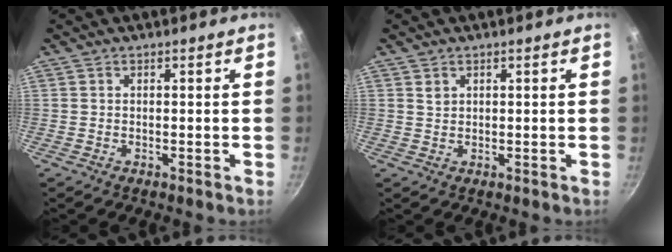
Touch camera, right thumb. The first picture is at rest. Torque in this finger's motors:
{"motor_torque": [-0.27, 0.09, 0.05, 0.34, -0.01]}